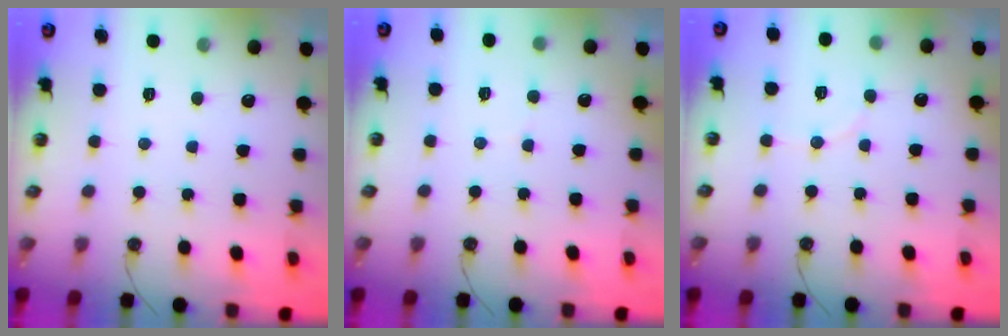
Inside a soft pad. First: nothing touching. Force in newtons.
{"total": 2.6, "press": 2.4, "slide": 0.9}
{"total": 5.5, "press": 5.4, "slide": 0.8}